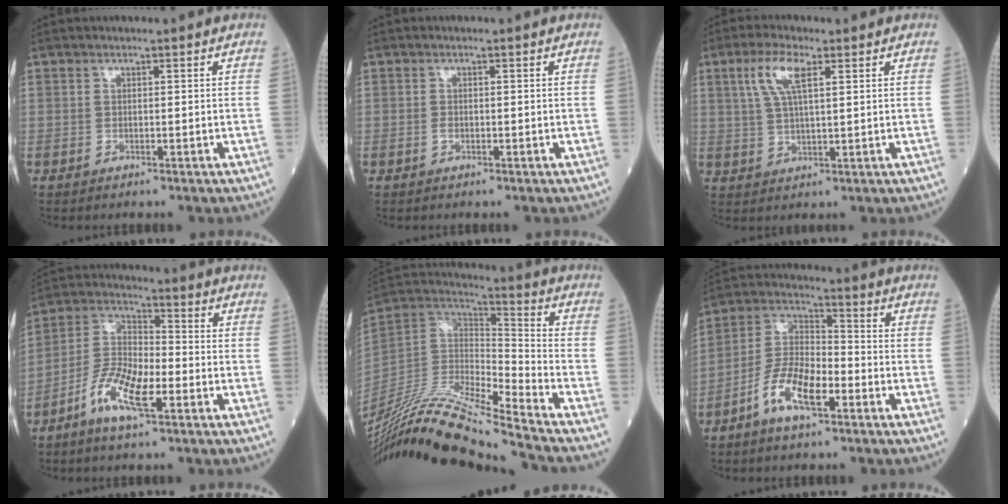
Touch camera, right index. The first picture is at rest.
{"total": 0.8, "force": [-0.2, 0.4, 0.6], "torque": [-0.013, 0.001, -0.004]}
{"total": 6.2, "force": [2.7, 1.5, 5.4], "torque": [-0.115, 0.012, 0.054]}
{"total": 10.0, "force": [-4.7, 2.8, 8.4], "torque": [-0.173, 0.002, -0.093]}
{"total": 22.6, "force": [-20.2, -0.8, 10.1], "torque": [-0.222, -0.004, -0.367]}
{"total": 10.0, "force": [-5.0, 3.3, 8.0], "torque": [-0.165, 0.005, -0.099]}